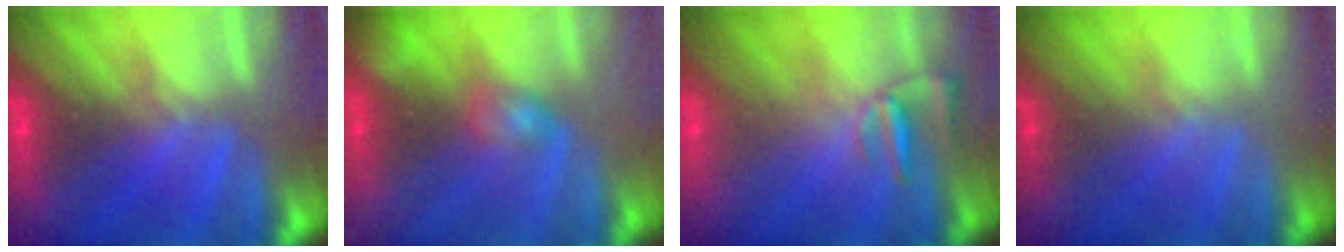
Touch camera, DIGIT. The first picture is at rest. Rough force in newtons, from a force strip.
{"total": 3.0}
{"total": 2.4}
{"total": 1.6}